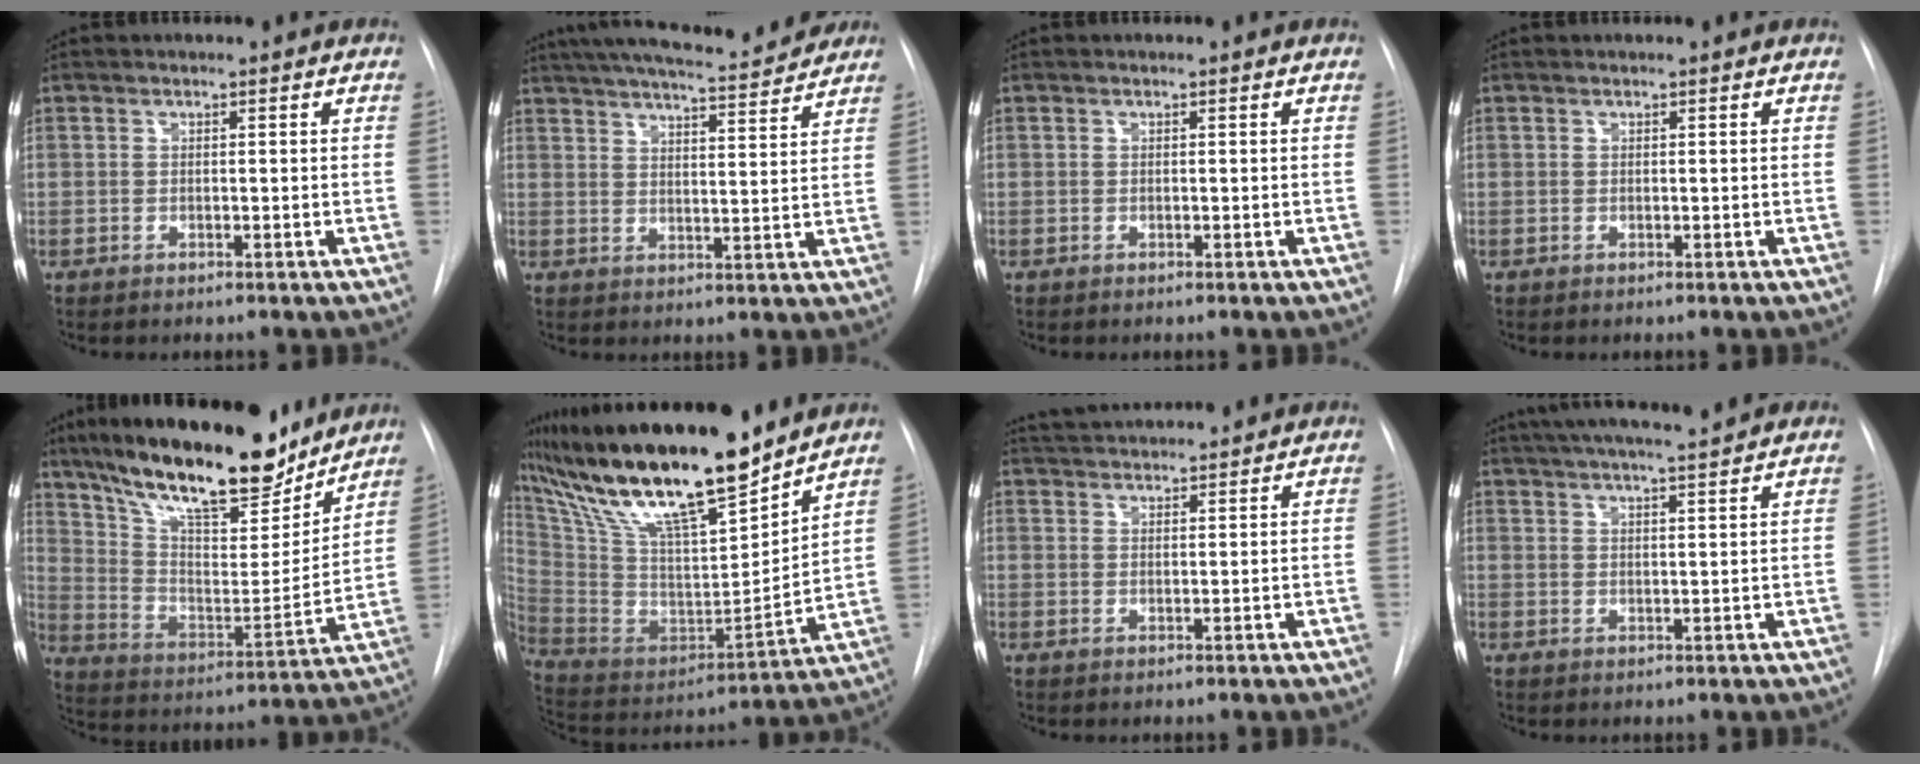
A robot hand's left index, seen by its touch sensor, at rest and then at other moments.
{"total": 16.5, "force": [14.8, 2.0, 6.9], "torque": [-0.117, 0.011, 0.205]}
{"total": 0.0}
{"total": 0.0}
{"total": 23.6, "force": [19.0, 6.0, 12.7], "torque": [-0.219, -0.005, 0.307]}
{"total": 24.6, "force": [19.3, 3.8, 14.8], "torque": [-0.276, -0.011, 0.343]}
{"total": 7.8, "force": [7.4, 0.8, 2.3], "torque": [-0.044, 0.031, 0.114]}
{"total": 12.7, "force": [11.0, 0.8, 6.3], "torque": [-0.107, 0.020, 0.156]}